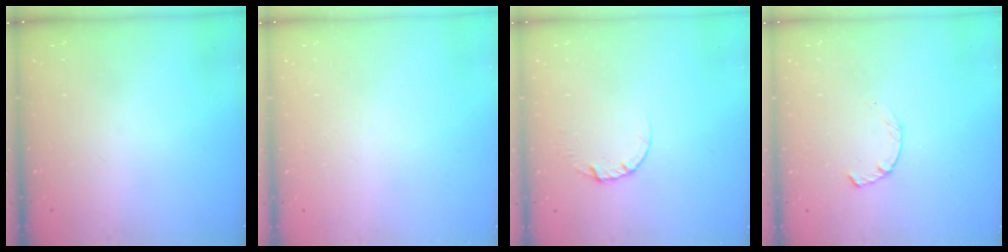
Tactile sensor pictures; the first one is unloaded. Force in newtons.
{"total": 2.6, "press": 2.6, "slide": 0.2}
{"total": 4.1, "press": 4.1, "slide": 0.4}
{"total": 2.3, "press": 2.2, "slide": 0.4}